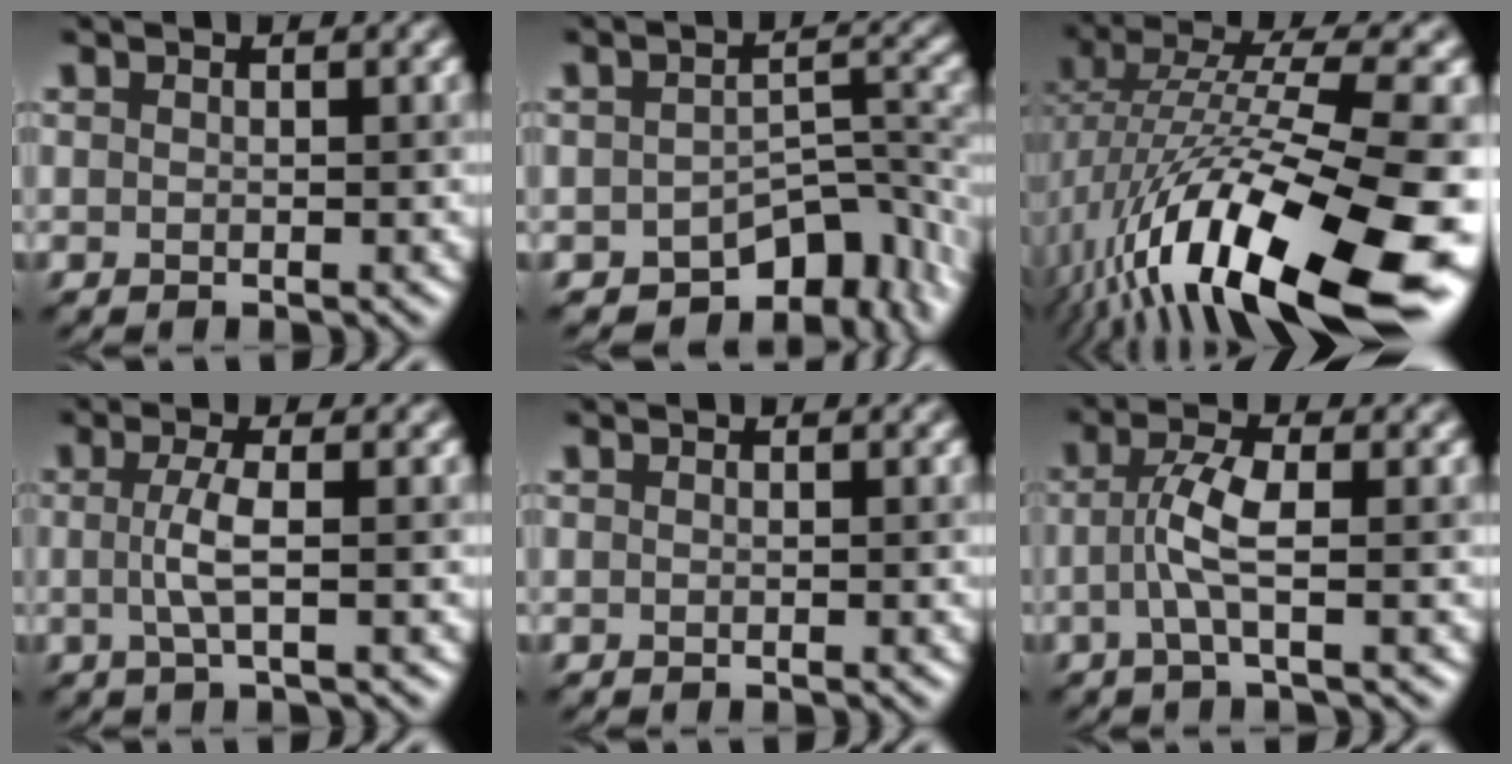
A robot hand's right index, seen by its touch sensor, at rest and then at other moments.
{"total": 8.7, "force": [-5.6, 4.2, 5.1], "torque": [-0.043, -0.002, -0.080]}
{"total": 17.0, "force": [-5.6, 5.3, 15.2], "torque": [-0.270, 0.016, -0.091]}
{"total": 2.6, "force": [0.0, 0.6, 2.6], "torque": [-0.048, 0.007, -0.001]}
{"total": 0.0}
{"total": 3.1, "force": [-0.4, 0.4, 3.0], "torque": [-0.063, 0.015, -0.010]}